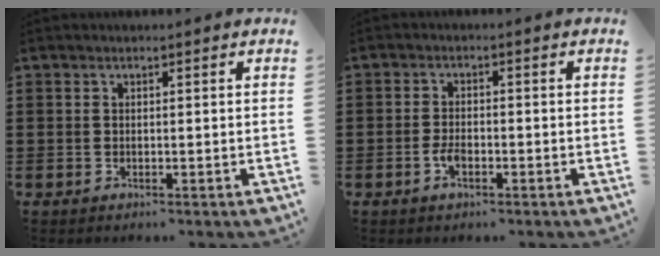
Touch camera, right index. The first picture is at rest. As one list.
[{"total": 2.5, "force": [-1.1, 1.0, 1.9], "torque": [-0.046, -0.004, -0.021]}]